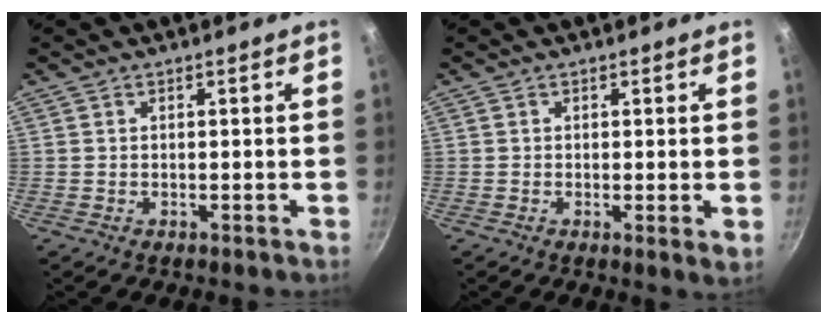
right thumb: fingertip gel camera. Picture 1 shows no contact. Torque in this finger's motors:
{"motor_torque": [-0.27, -0.04, 0.03, -0.26, -0.03]}